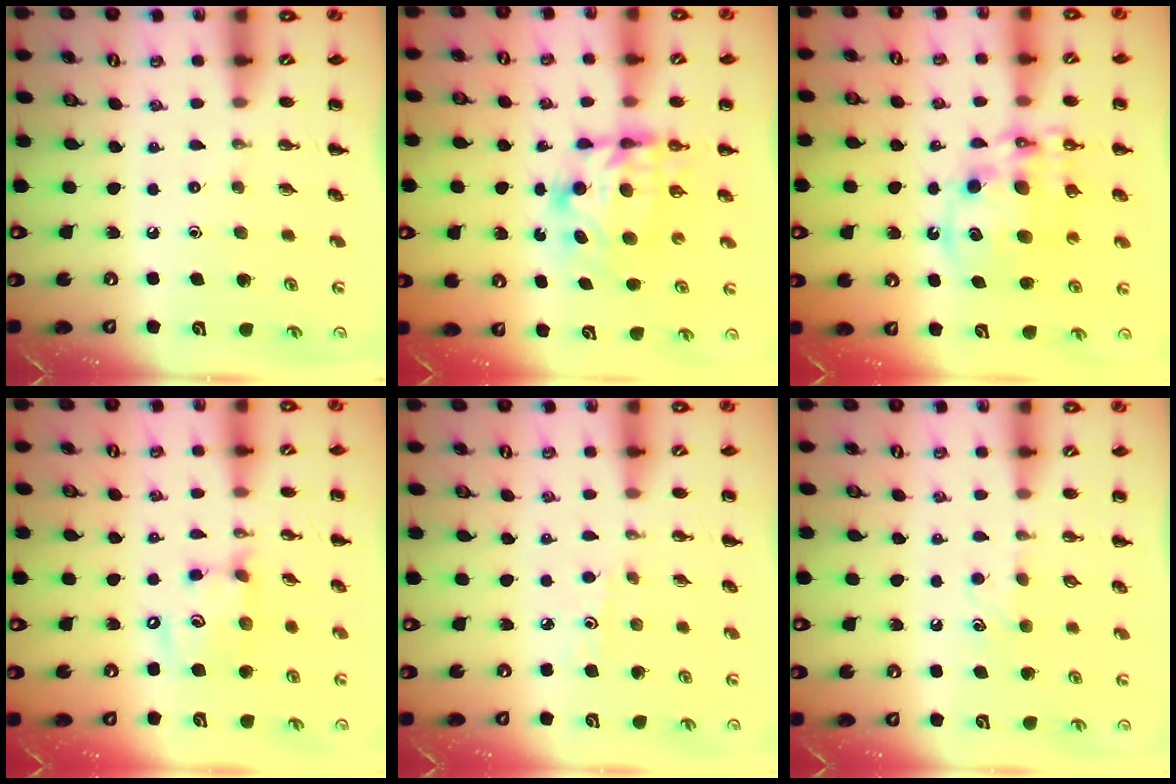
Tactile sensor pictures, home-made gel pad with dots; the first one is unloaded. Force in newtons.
{"total": 6.6, "press": 6.5, "slide": 0.9}
{"total": 13.3, "press": 12.9, "slide": 3.2}
{"total": 11.4, "press": 11.2, "slide": 2.2}
{"total": 2.6, "press": 2.3, "slide": 1.1}
{"total": 4.9, "press": 4.7, "slide": 1.4}